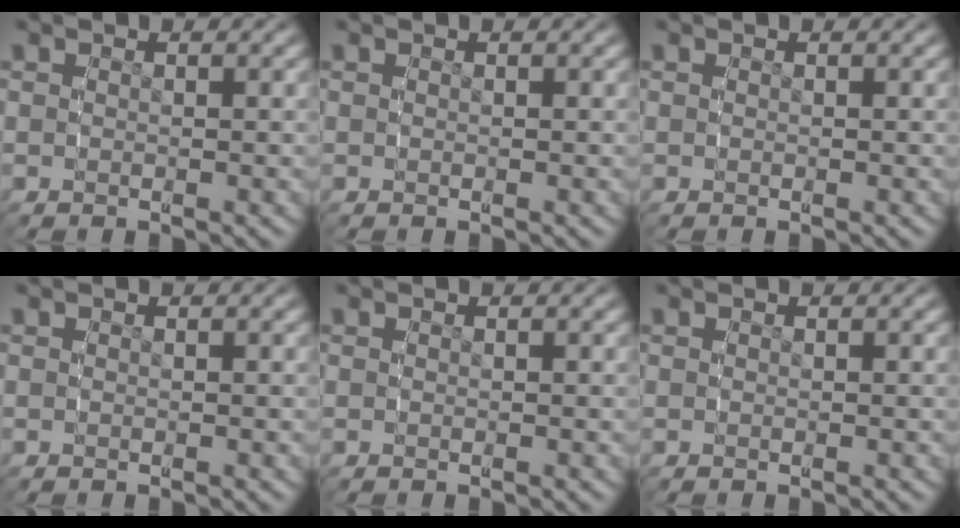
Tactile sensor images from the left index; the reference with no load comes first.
{"total": 0.0}
{"total": 0.0}
{"total": 0.0}
{"total": 0.0}
{"total": 0.0}